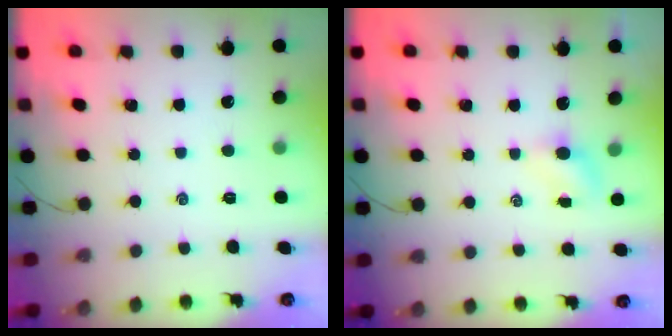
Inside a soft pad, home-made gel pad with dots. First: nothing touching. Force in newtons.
{"total": 4.0, "press": 3.9, "slide": 1.0}